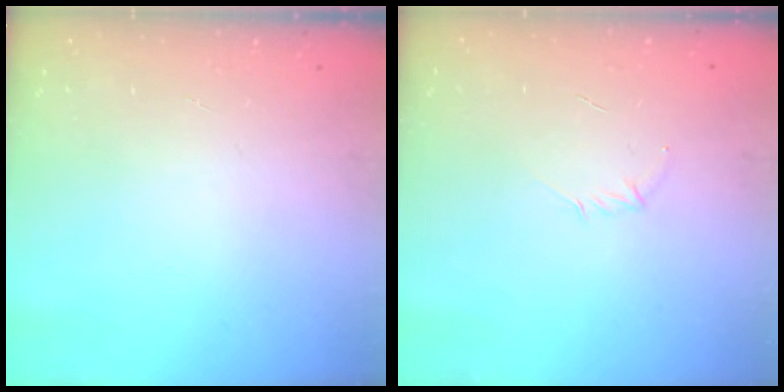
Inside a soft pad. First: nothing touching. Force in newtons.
{"total": 2.8, "press": 2.7, "slide": 0.7}